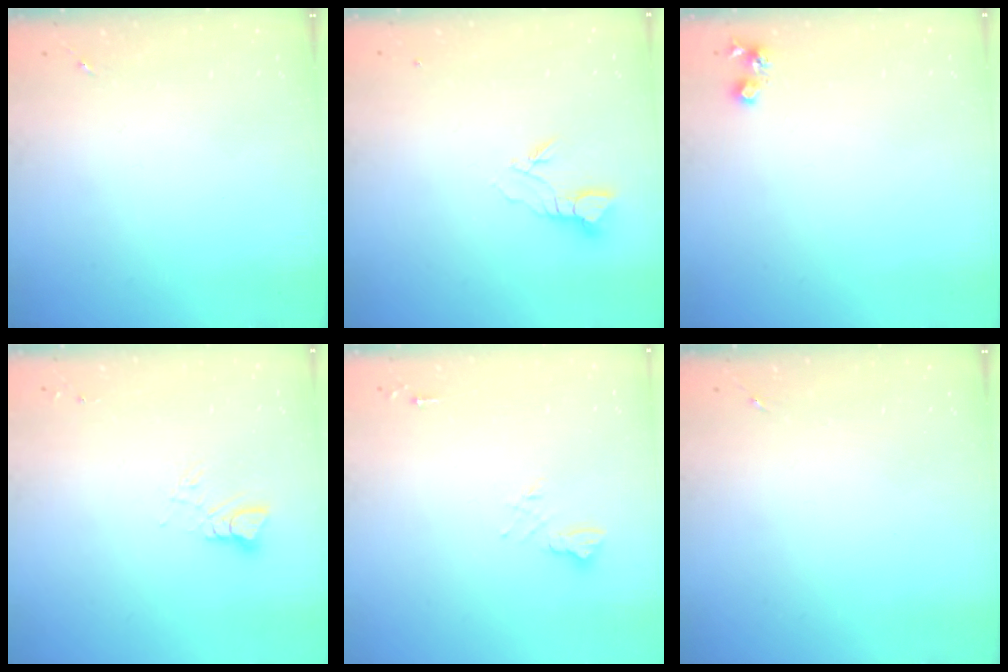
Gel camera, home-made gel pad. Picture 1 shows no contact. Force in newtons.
{"total": 3.7, "press": 3.7, "slide": 0.4}
{"total": 4.8, "press": 4.7, "slide": 0.7}
{"total": 3.6, "press": 3.6, "slide": 0.1}
{"total": 7.1, "press": 7.1, "slide": 0.8}
{"total": 0.0}